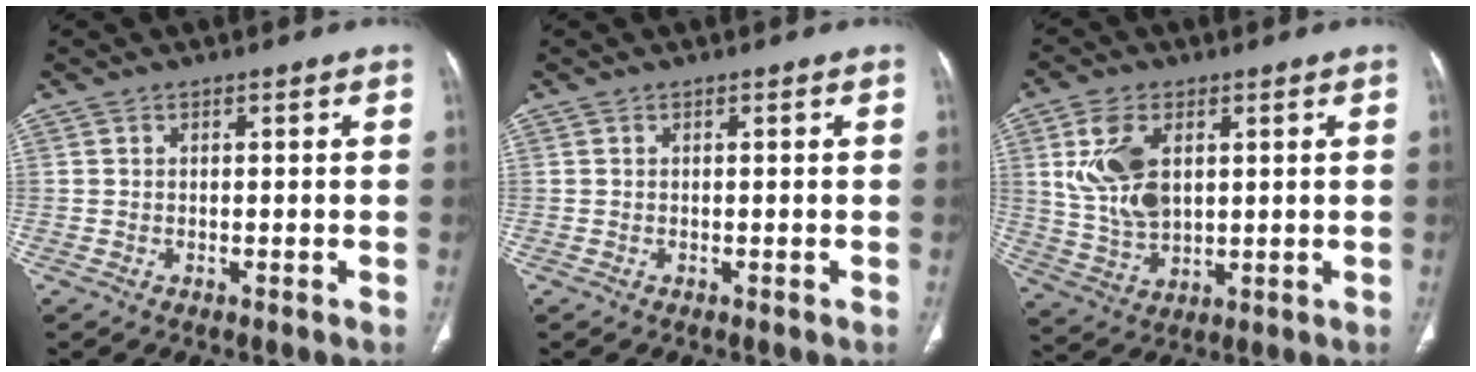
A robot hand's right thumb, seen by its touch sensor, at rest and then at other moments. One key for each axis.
{"total": 0.0}
{"total": 11.5, "fx": 2.9, "fy": 7.0, "fz": 8.6, "tx": -0.165, "ty": -0.009, "tz": 0.065}